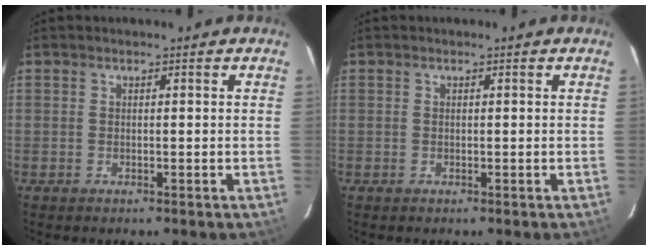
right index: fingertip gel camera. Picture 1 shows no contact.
{"total": 0.0}